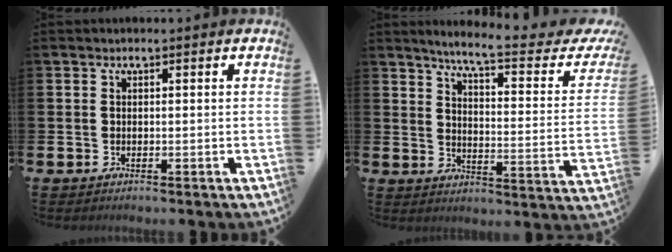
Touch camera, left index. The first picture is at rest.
{"total": 7.0, "force": [5.9, 0.3, 3.8], "torque": [-0.083, -0.043, 0.088]}